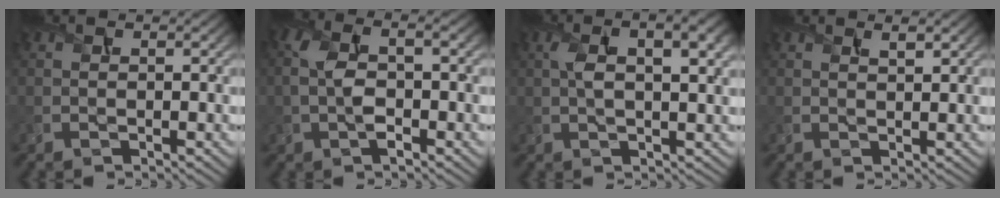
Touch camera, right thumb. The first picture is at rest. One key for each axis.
{"total": 5.1, "fx": -0.5, "fy": 2.4, "fz": 4.5, "tx": -0.104, "ty": 0.000, "tz": -0.012}
{"total": 6.4, "fx": 1.9, "fy": 2.2, "fz": 5.7, "tx": -0.104, "ty": 0.006, "tz": 0.032}
{"total": 1.3, "fx": 0.9, "fy": 0.2, "fz": 0.9, "tx": -0.019, "ty": 0.000, "tz": 0.017}